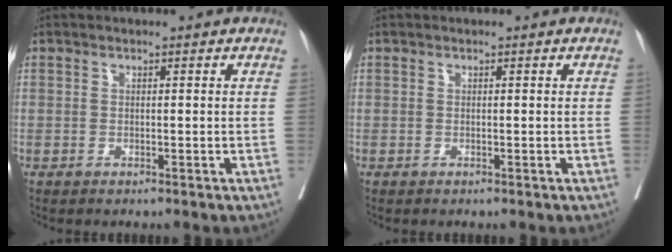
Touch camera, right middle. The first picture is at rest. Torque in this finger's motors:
{"motor_torque": [0.00, 0.00, 0.00, -0.01]}